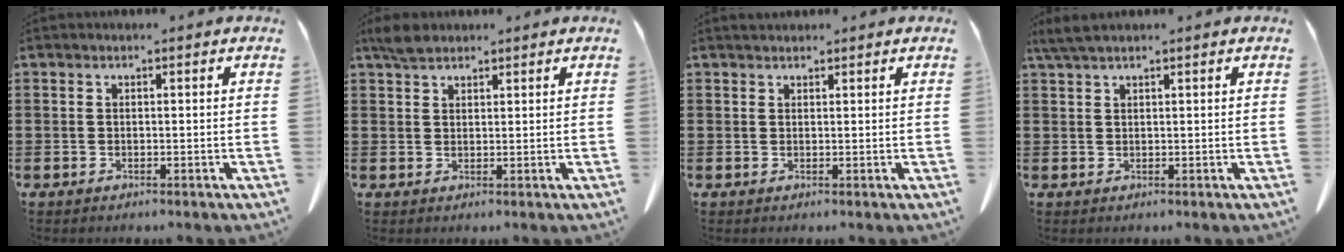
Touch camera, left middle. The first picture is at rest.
{"total": 2.8, "force": [2.3, 1.0, 1.2], "torque": [-0.029, 0.005, 0.044]}
{"total": 1.0, "force": [0.9, 0.2, 0.2], "torque": [-0.006, 0.001, 0.018]}
{"total": 2.5, "force": [1.8, 0.2, 1.7], "torque": [-0.037, 0.001, 0.033]}